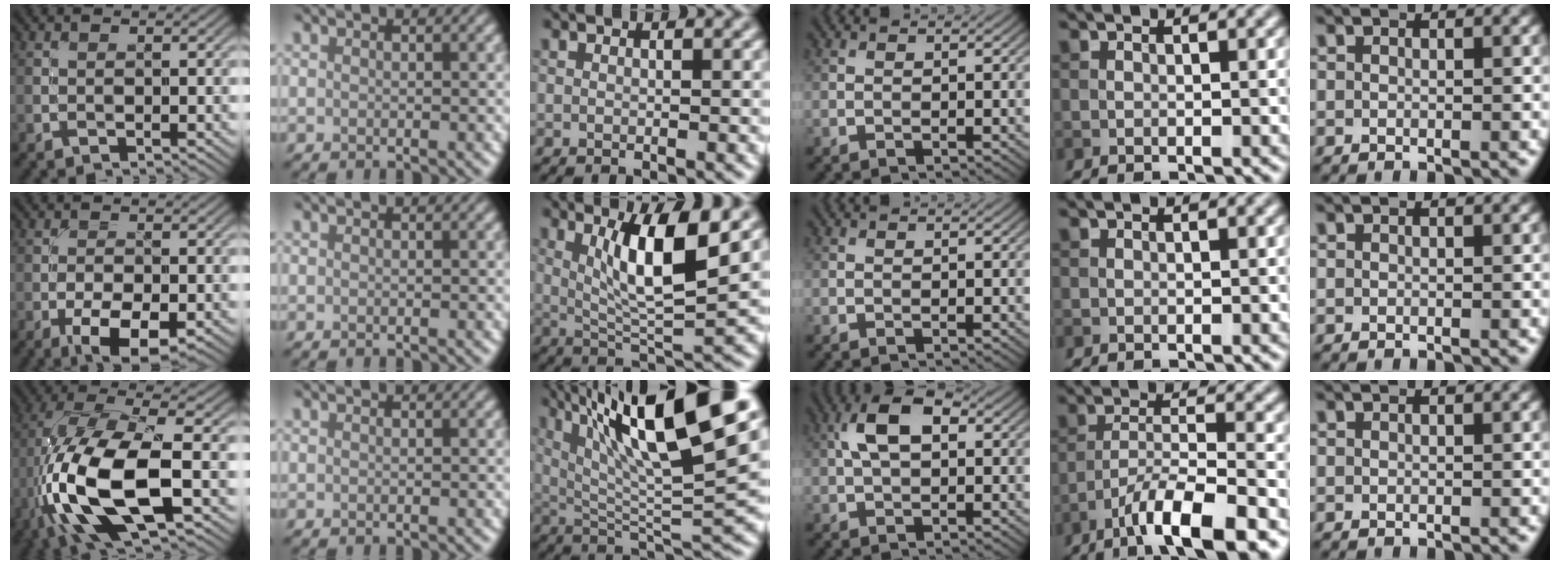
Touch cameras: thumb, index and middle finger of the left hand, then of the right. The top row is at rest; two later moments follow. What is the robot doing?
{"motion": "unscrew", "object": "medicine bottle"}